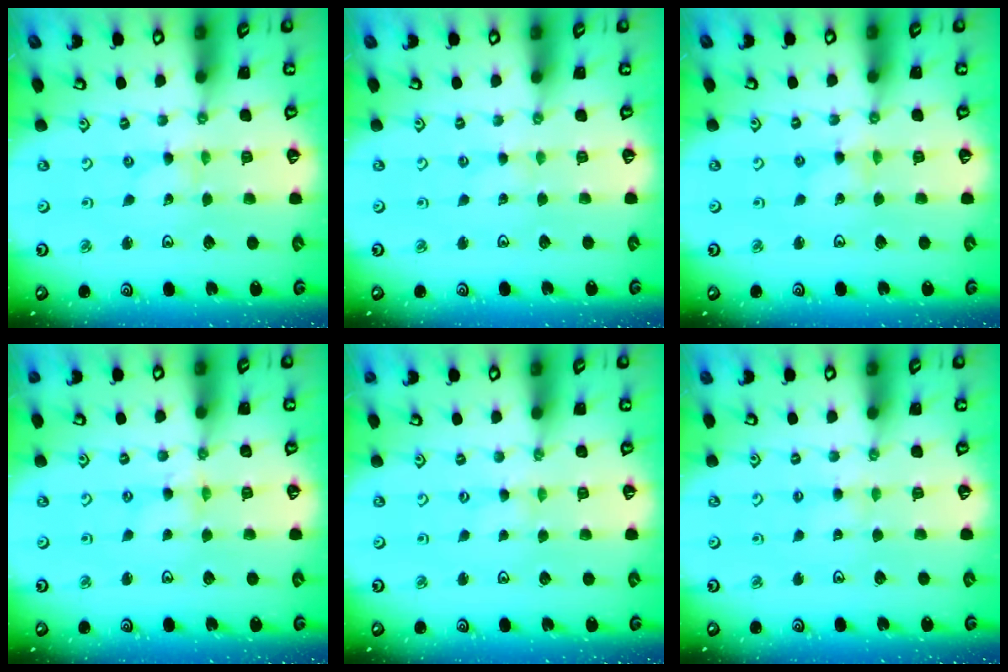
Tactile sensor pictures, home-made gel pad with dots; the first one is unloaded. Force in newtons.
{"total": 0.0}
{"total": 1.4, "press": 1.4, "slide": 0.2}
{"total": 2.0, "press": 2.0, "slide": 0.3}
{"total": 0.0}
{"total": 2.3, "press": 2.3, "slide": 0.4}